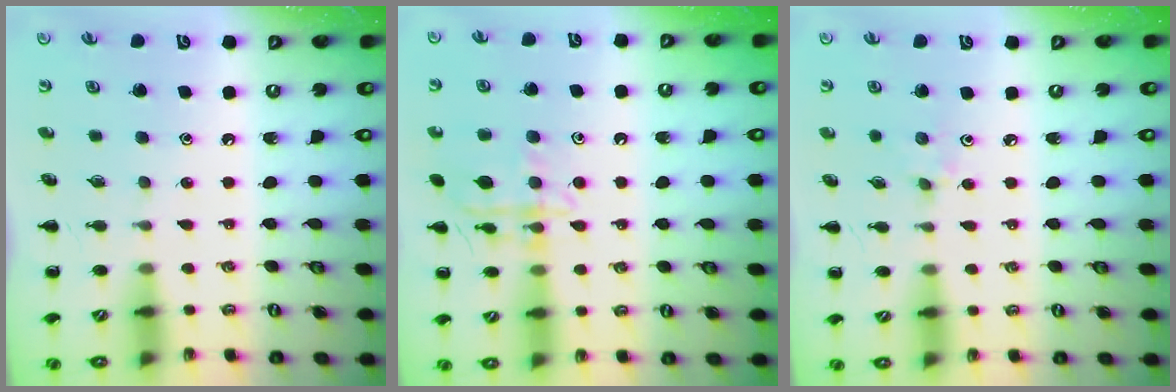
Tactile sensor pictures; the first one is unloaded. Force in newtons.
{"total": 13.3, "press": 13.2, "slide": 0.9}
{"total": 1.7, "press": 1.6, "slide": 0.6}